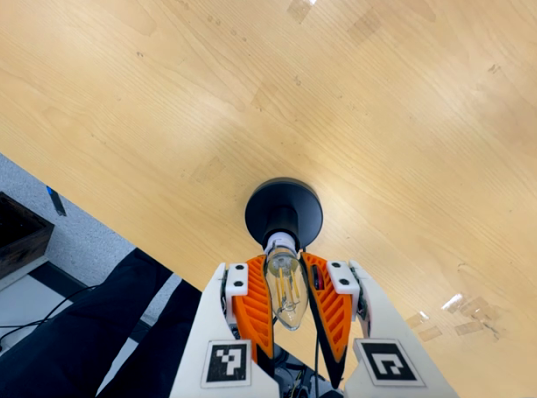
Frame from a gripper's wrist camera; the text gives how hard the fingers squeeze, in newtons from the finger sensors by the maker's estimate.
{"total": 21.9, "left": 22.8, "right": 20.9}